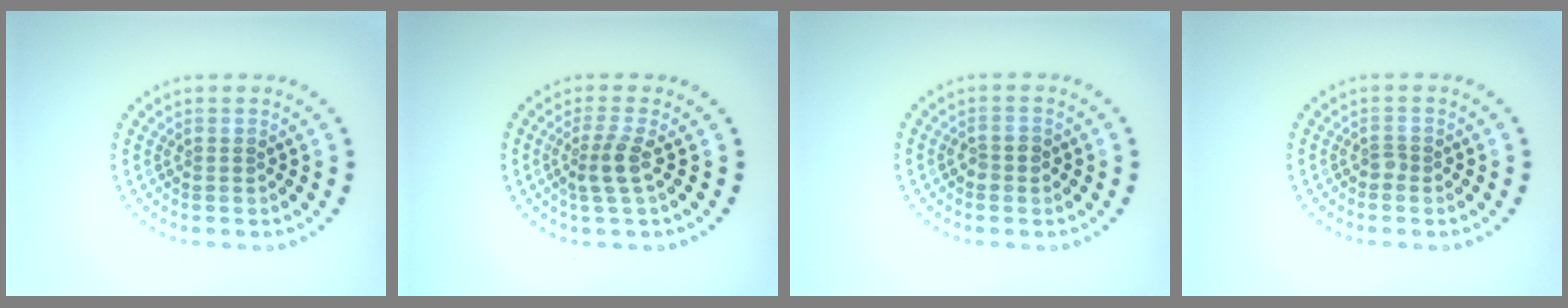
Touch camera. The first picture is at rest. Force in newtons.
{"total": 2.3, "press": 1.7, "slide": 1.5}
{"total": 1.4, "press": 1.4, "slide": 0.3}
{"total": 0.8, "press": 0.5, "slide": 0.6}